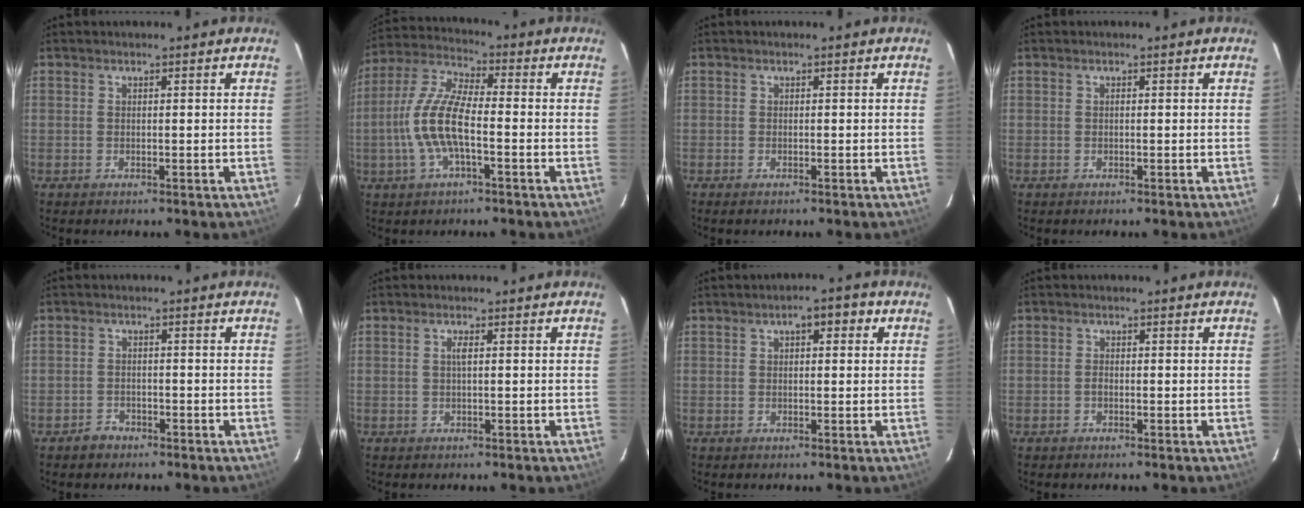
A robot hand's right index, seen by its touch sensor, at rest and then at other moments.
{"total": 11.4, "force": [-2.7, 3.6, 10.5], "torque": [-0.227, 0.003, -0.056]}
{"total": 0.6, "force": [-0.5, 0.2, 0.3], "torque": [-0.008, -0.001, -0.009]}
{"total": 0.0}
{"total": 2.4, "force": [-1.8, 1.6, 0.2], "torque": [-0.006, 0.007, -0.026]}
{"total": 1.1, "force": [0.1, 0.0, 1.1], "torque": [-0.021, 0.001, 0.000]}
{"total": 3.8, "force": [1.4, 1.7, 3.1], "torque": [-0.048, 0.018, 0.019]}
{"total": 0.8, "force": [-0.4, 0.5, 0.4], "torque": [-0.006, 0.002, -0.009]}